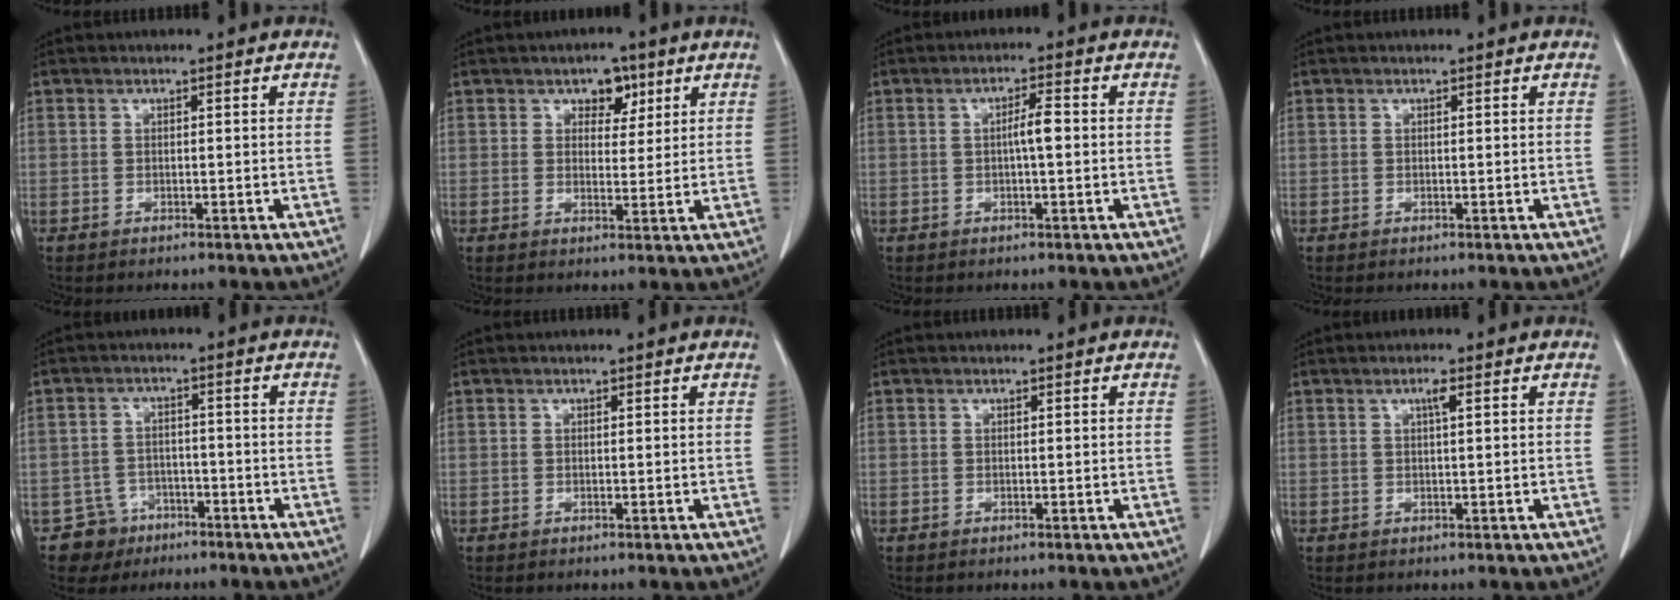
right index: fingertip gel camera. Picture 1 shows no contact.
{"total": 4.1, "force": [2.2, 2.6, 2.3], "torque": [-0.023, 0.006, 0.033]}
{"total": 2.9, "force": [-0.1, 0.3, 2.9], "torque": [-0.051, 0.003, -0.002]}
{"total": 0.0}
{"total": 5.2, "force": [-3.1, 4.1, -0.4], "torque": [0.012, 0.013, -0.049]}
{"total": 0.0}
{"total": 0.0}
{"total": 1.6, "force": [0.7, 0.0, 1.4], "torque": [-0.026, 0.001, 0.011]}